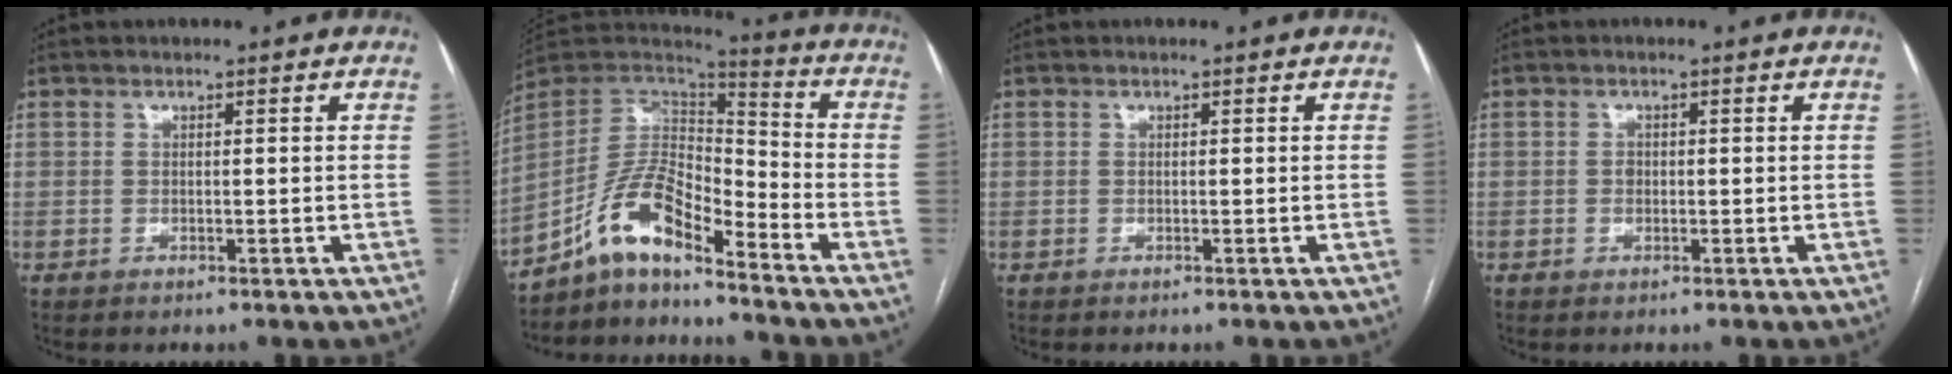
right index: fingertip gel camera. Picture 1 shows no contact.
{"total": 11.5, "force": [-8.2, 3.3, 7.4], "torque": [-0.145, 0.035, -0.148]}
{"total": 0.0}
{"total": 1.1, "force": [-0.1, 0.9, 0.6], "torque": [-0.011, 0.002, -0.001]}